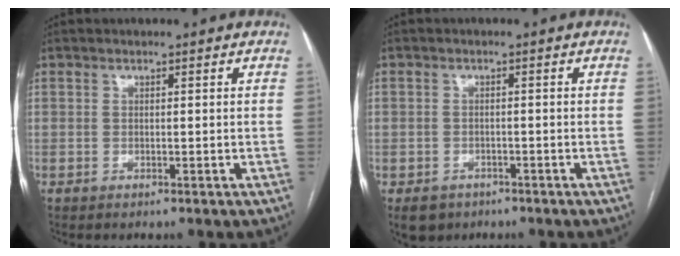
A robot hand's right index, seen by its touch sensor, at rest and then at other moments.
{"total": 4.0, "force": [-2.4, 3.2, 0.7], "torque": [-0.009, 0.005, -0.032]}